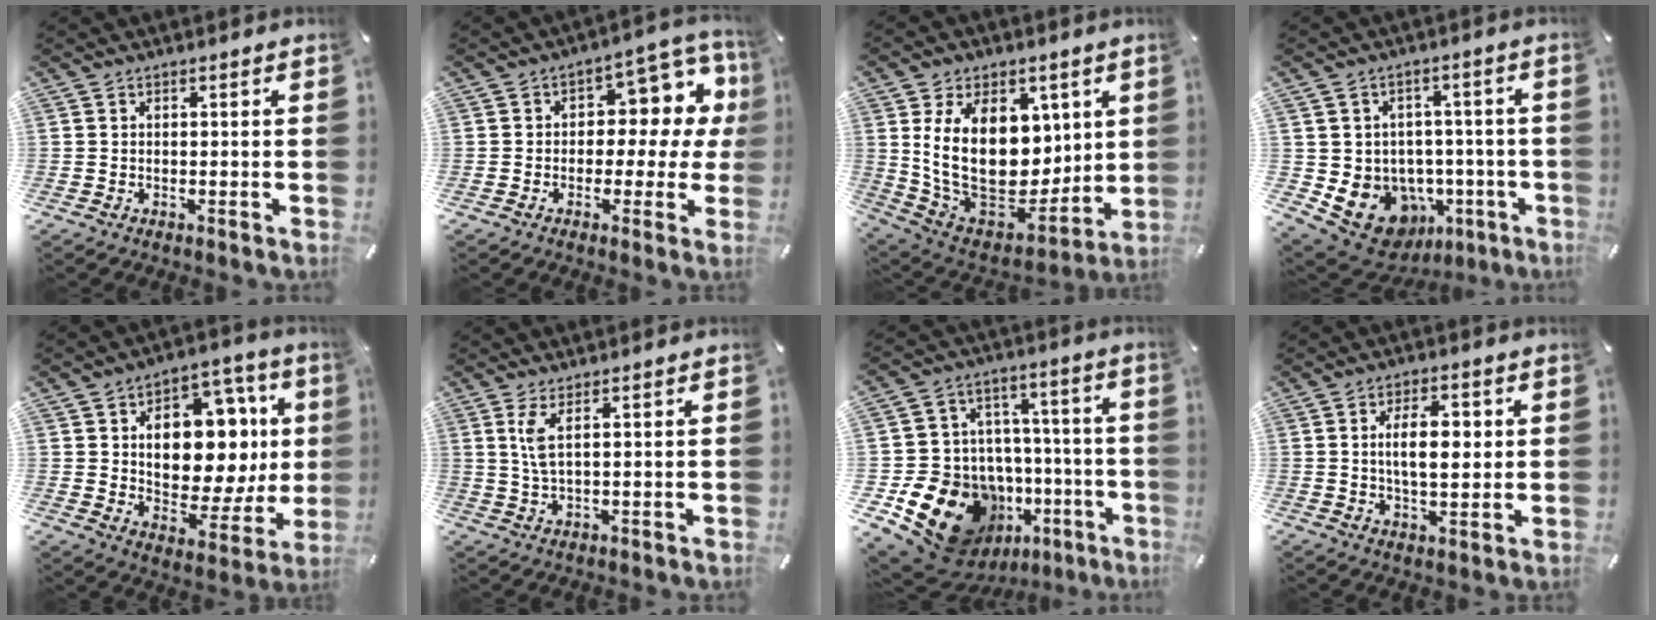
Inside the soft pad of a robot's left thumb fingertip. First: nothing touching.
{"total": 9.4, "force": [2.0, 6.5, 6.5], "torque": [-0.075, -0.023, 0.031]}
{"total": 23.8, "force": [5.0, 16.4, 16.5], "torque": [-0.302, -0.060, 0.099]}
{"total": 11.9, "force": [-4.2, 10.0, 4.9], "torque": [-0.079, 0.001, -0.060]}
{"total": 18.6, "force": [4.5, 12.2, 13.3], "torque": [-0.173, -0.032, 0.077]}
{"total": 4.7, "force": [1.8, 0.9, 4.2], "torque": [-0.095, -0.003, 0.028]}
{"total": 22.3, "force": [-9.7, 16.8, 11.1], "torque": [-0.178, 0.040, -0.126]}
{"total": 9.4, "force": [1.5, 4.5, 8.1], "torque": [-0.131, 0.000, 0.017]}